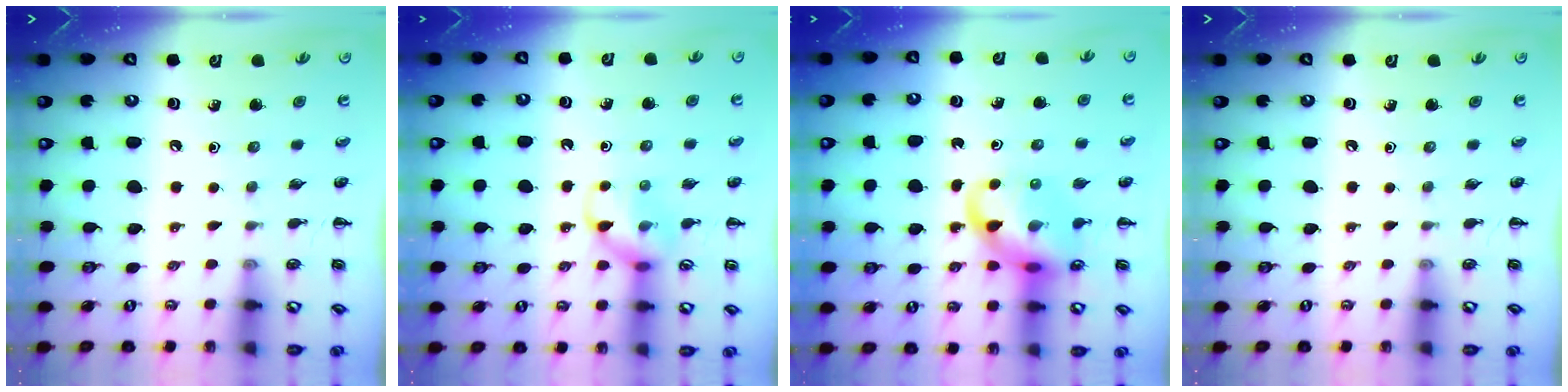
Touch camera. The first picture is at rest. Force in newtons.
{"total": 10.7, "press": 10.7, "slide": 0.9}
{"total": 13.2, "press": 12.9, "slide": 2.9}
{"total": 0.0}